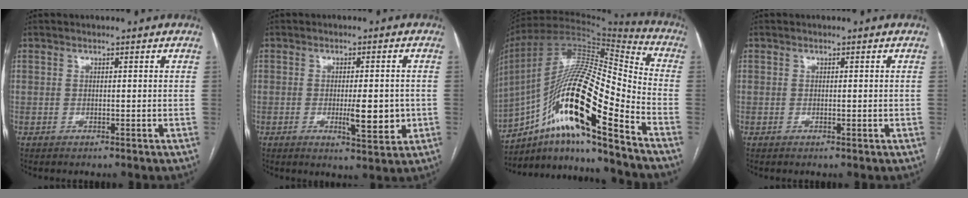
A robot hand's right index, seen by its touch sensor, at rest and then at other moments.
{"total": 6.5, "force": [-1.1, 1.6, 6.2], "torque": [-0.094, -0.008, -0.014]}
{"total": 23.4, "force": [-12.5, 3.3, 19.5], "torque": [-0.373, 0.000, -0.222]}
{"total": 0.6, "force": [-0.1, 0.2, 0.6], "torque": [-0.011, -0.001, 0.001]}